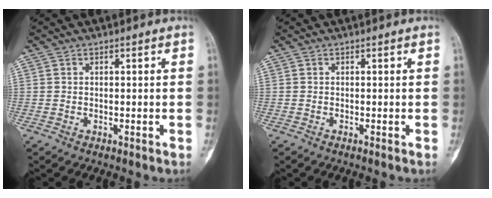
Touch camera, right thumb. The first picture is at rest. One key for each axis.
{"total": 0.0}